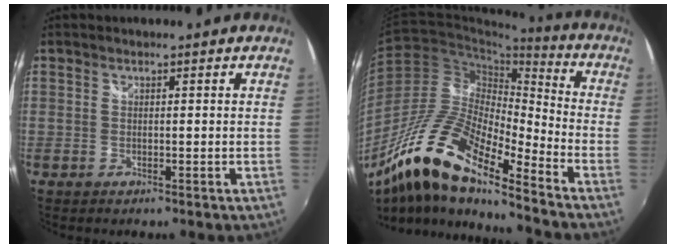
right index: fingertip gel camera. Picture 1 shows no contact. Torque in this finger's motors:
{"motor_torque": [0.44, 0.33, 0.19, -0.15]}